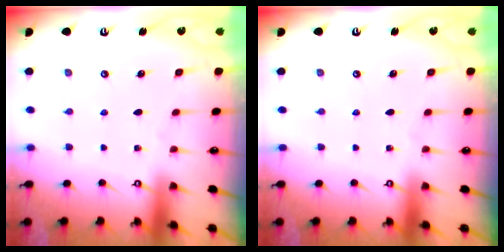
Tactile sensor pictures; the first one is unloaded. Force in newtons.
{"total": 0.0}